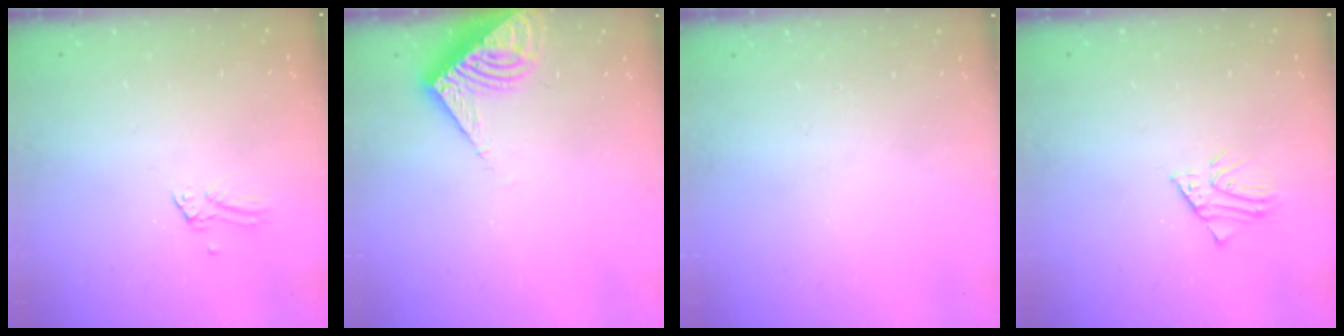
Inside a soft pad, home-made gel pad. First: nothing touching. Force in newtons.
{"total": 9.6, "press": 9.5, "slide": 1.0}
{"total": 2.8, "press": 2.8, "slide": 0.3}
{"total": 2.5, "press": 2.5, "slide": 0.2}